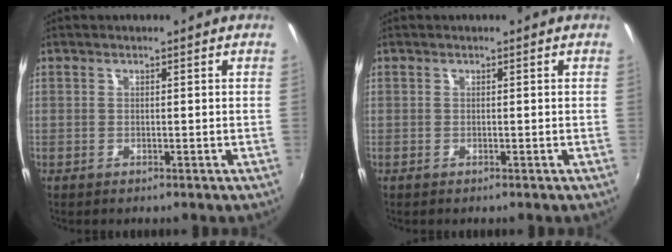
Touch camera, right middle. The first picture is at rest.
{"total": 0.0}